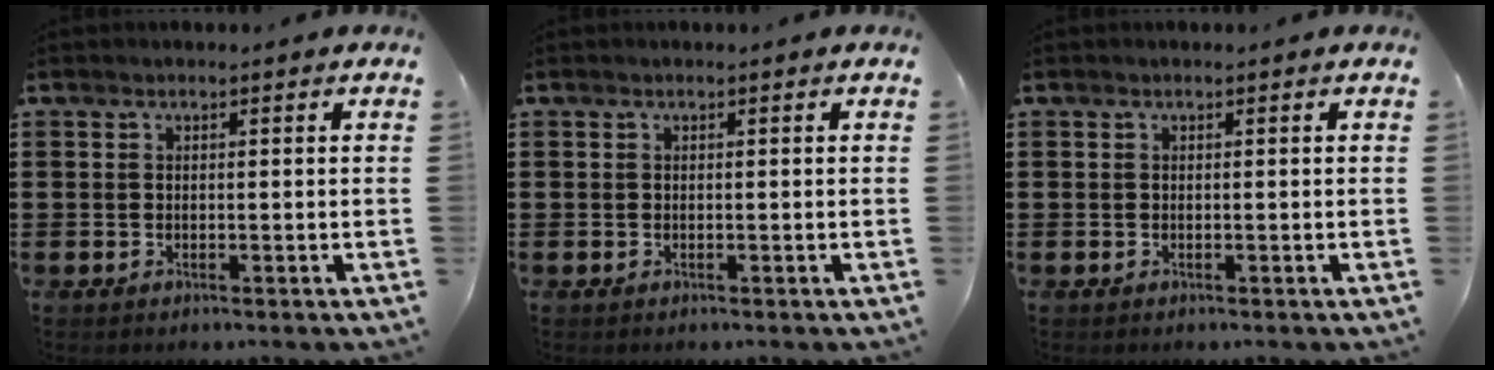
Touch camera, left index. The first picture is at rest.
{"total": 0.0}
{"total": 0.0}